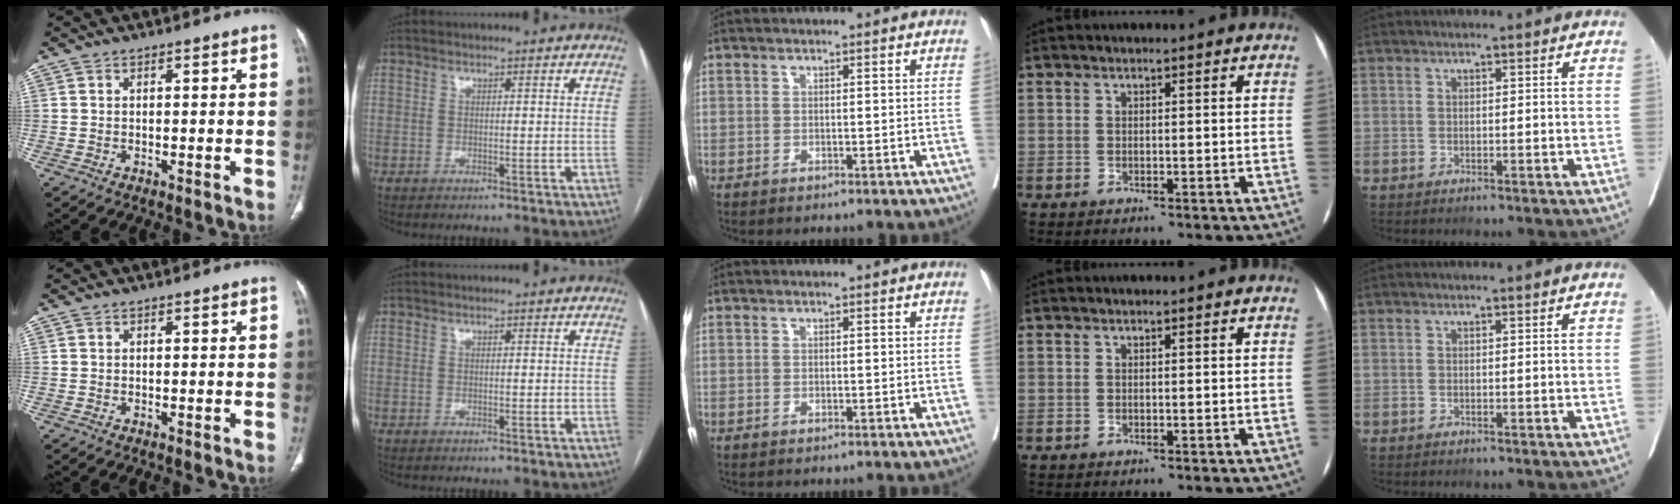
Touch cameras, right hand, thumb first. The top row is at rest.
{}